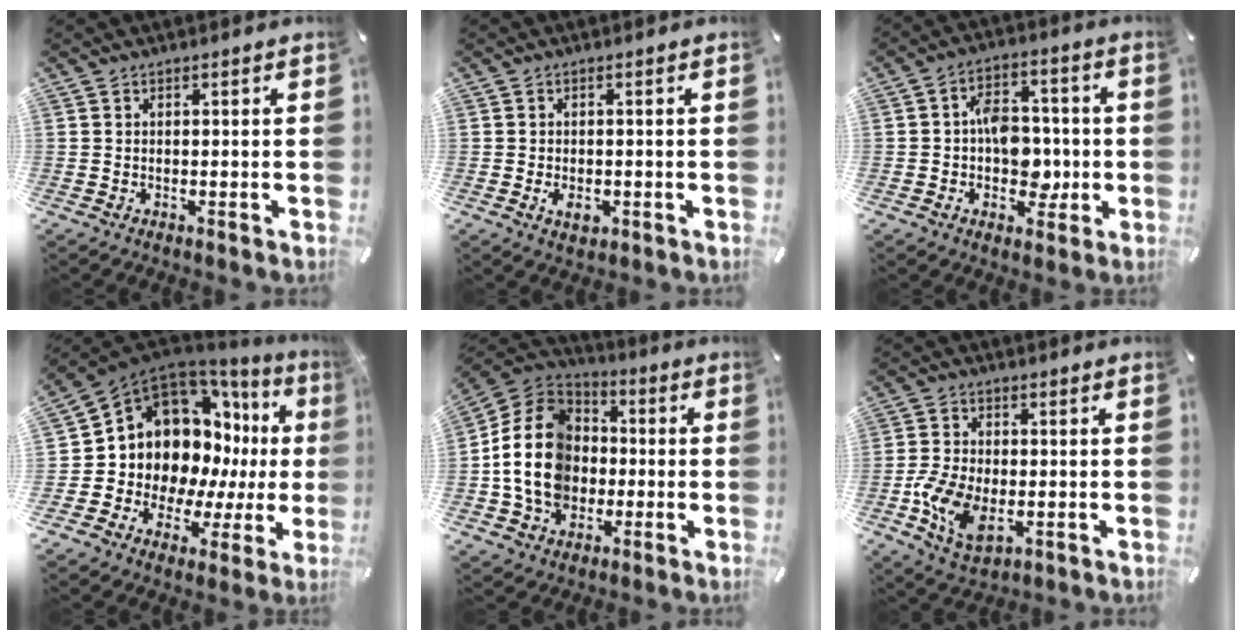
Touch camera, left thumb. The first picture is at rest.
{"total": 2.8, "force": [-0.8, 1.8, 2.0], "torque": [-0.042, -0.007, -0.019]}
{"total": 10.0, "force": [-1.1, 7.8, 6.3], "torque": [-0.086, 0.018, -0.013]}
{"total": 14.5, "force": [4.3, 11.6, 7.6], "torque": [-0.126, -0.071, 0.090]}
{"total": 17.1, "force": [-2.8, 14.5, 8.7], "torque": [-0.203, 0.026, -0.050]}
{"total": 9.2, "force": [-2.4, 5.6, 6.8], "torque": [-0.156, 0.001, -0.042]}